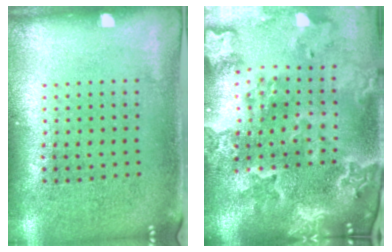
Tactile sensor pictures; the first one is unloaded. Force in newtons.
{"total": 4.0, "press": 3.4, "slide": 2.0}